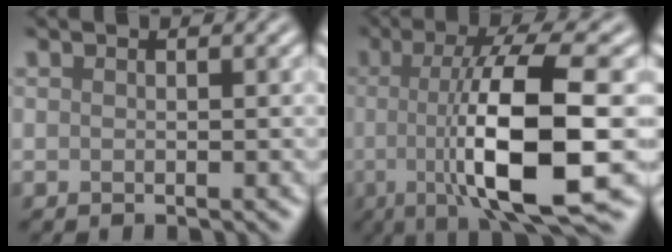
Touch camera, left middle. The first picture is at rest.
{"total": 12.3, "force": [-1.4, 3.0, 11.9], "torque": [-0.170, -0.003, -0.028]}